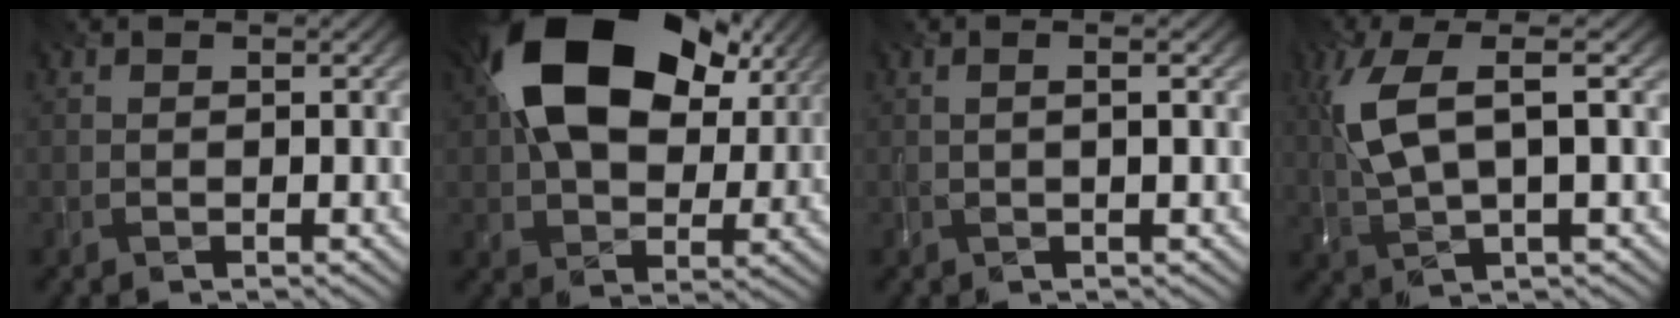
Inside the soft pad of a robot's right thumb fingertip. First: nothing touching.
{"total": 19.5, "force": [6.8, 12.5, 13.4], "torque": [-0.251, 0.023, 0.116]}
{"total": 1.7, "force": [0.0, -0.1, 1.7], "torque": [-0.023, 0.004, 0.000]}
{"total": 9.1, "force": [2.2, 2.6, 8.5], "torque": [-0.191, 0.012, 0.040]}